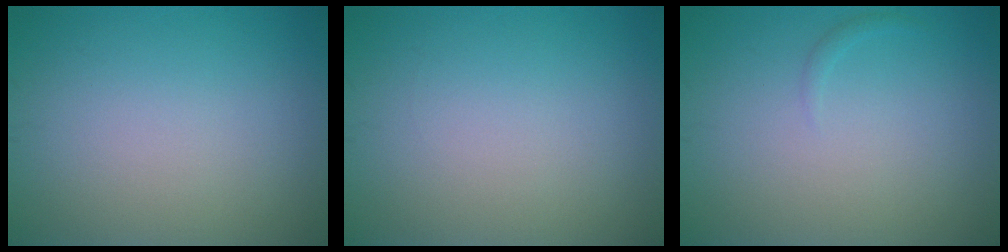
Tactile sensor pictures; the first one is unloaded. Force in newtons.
{"total": 0.0}
{"total": 0.5, "press": 0.5, "slide": 0.1}